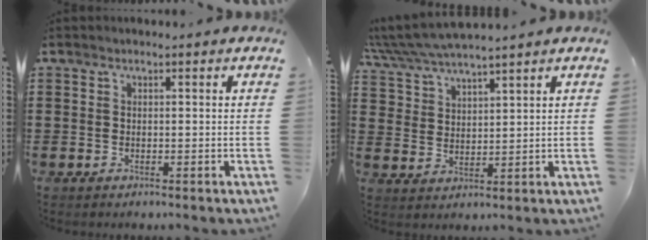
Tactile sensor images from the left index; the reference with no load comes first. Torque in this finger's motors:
{"motor_torque": [0.14, -1.24, 0.64, 0.21]}